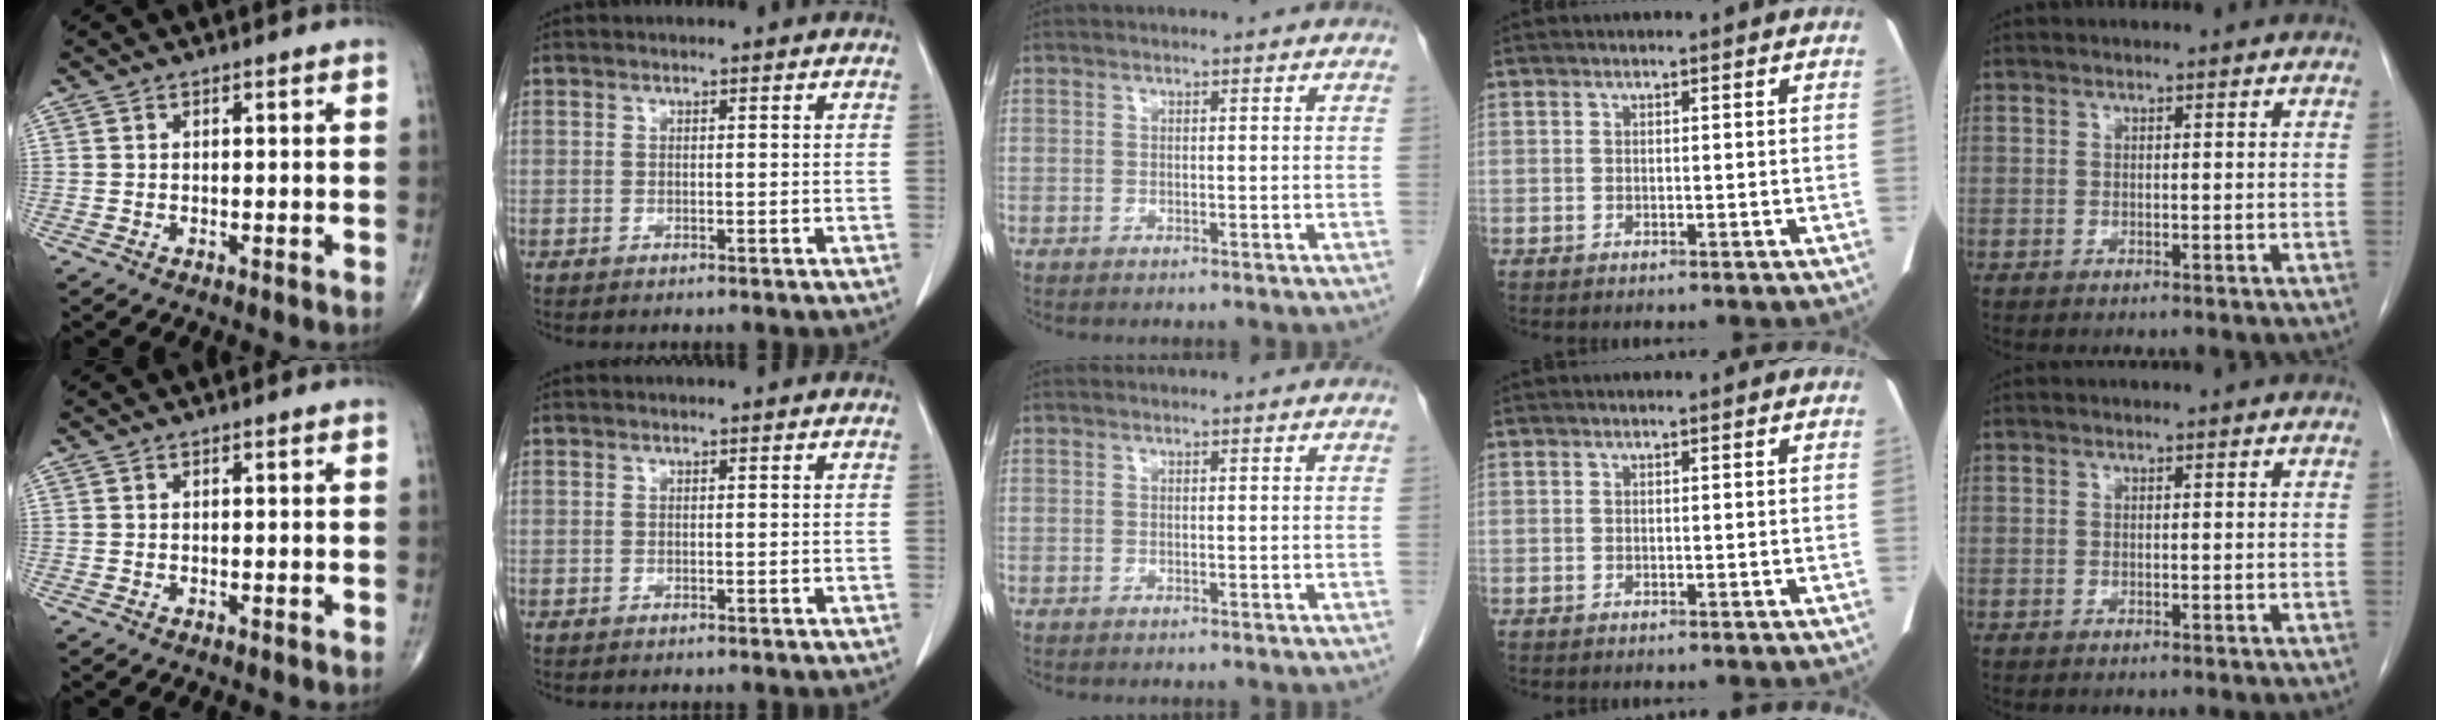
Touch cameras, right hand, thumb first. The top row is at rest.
{}